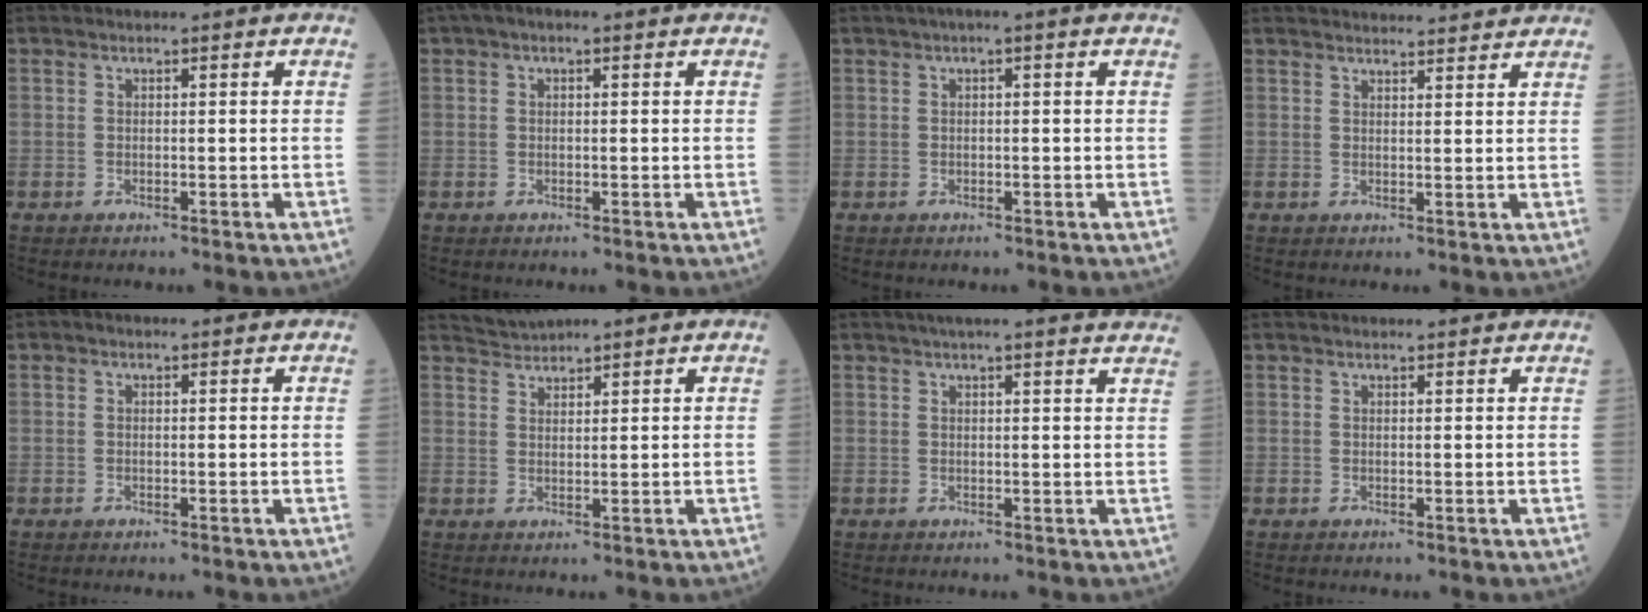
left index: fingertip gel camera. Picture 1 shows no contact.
{"total": 2.0, "force": [0.7, 1.0, 1.6], "torque": [-0.032, 0.012, 0.007]}
{"total": 1.6, "force": [0.6, 0.0, 1.5], "torque": [-0.027, 0.009, 0.005]}
{"total": 10.8, "force": [10.5, 1.0, 2.5], "torque": [-0.028, 0.024, 0.125]}
{"total": 0.0}
{"total": 2.3, "force": [2.3, -0.3, -0.3], "torque": [-0.004, 0.012, 0.052]}
{"total": 15.2, "force": [13.9, 0.4, 6.2], "torque": [-0.085, 0.009, 0.159]}
{"total": 4.4, "force": [4.2, 0.3, 1.1], "torque": [-0.012, 0.026, 0.049]}